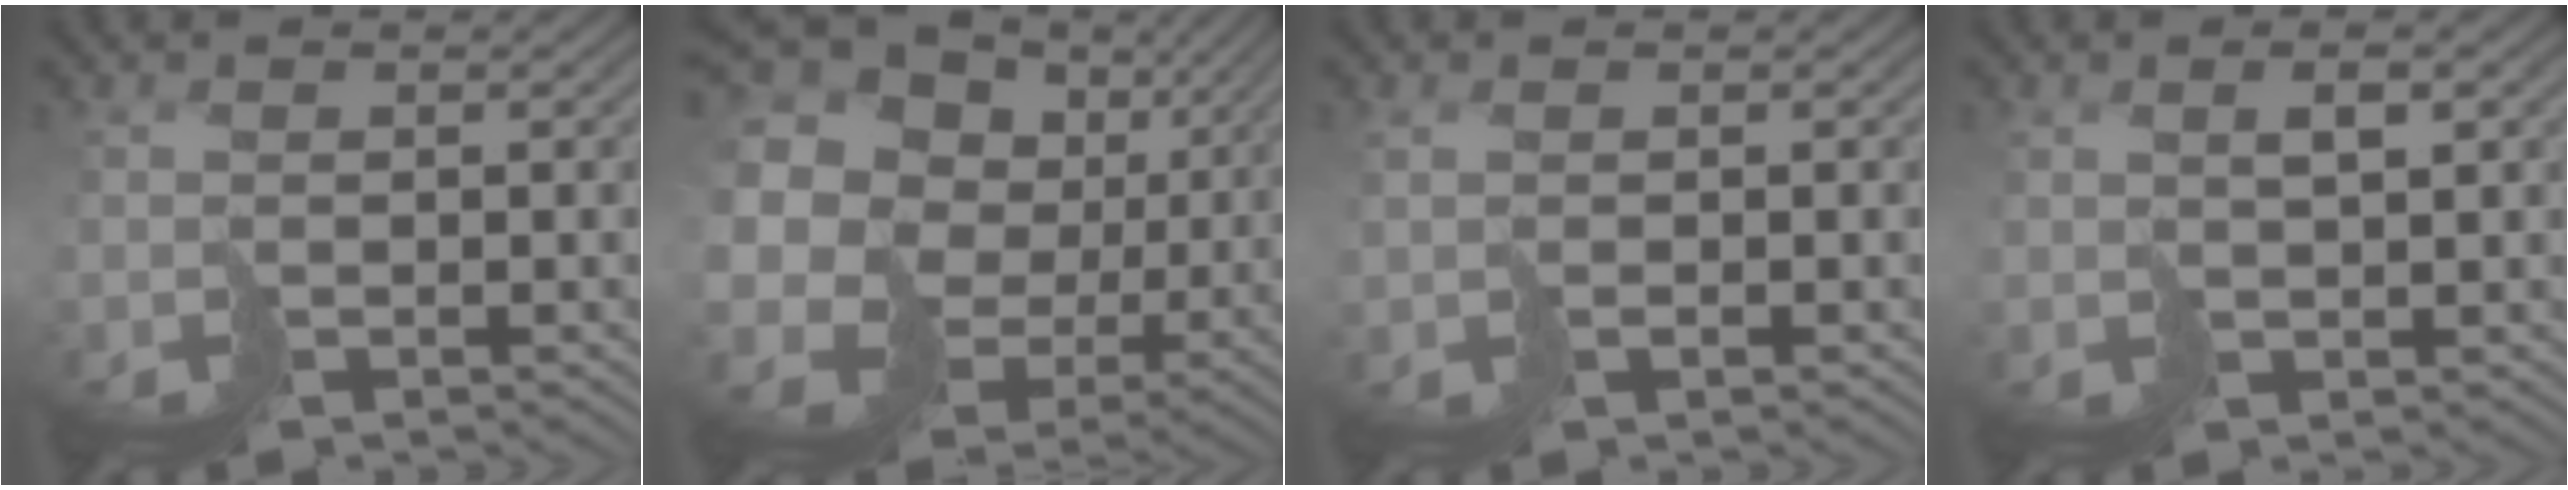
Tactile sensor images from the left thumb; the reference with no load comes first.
{"total": 21.9, "force": [7.2, 18.3, 9.7], "torque": [-0.288, 0.033, 0.126]}
{"total": 0.6, "force": [0.4, 0.1, 0.5], "torque": [-0.012, 0.000, 0.009]}
{"total": 2.2, "force": [1.3, 0.3, 1.7], "torque": [-0.027, 0.007, 0.027]}